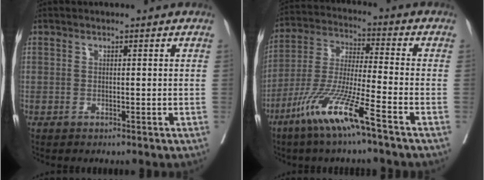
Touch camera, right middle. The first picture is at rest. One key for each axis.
{"total": 12.4, "fx": -7.4, "fy": -0.3, "fz": 9.9, "tx": -0.206, "ty": -0.029, "tz": -0.152}